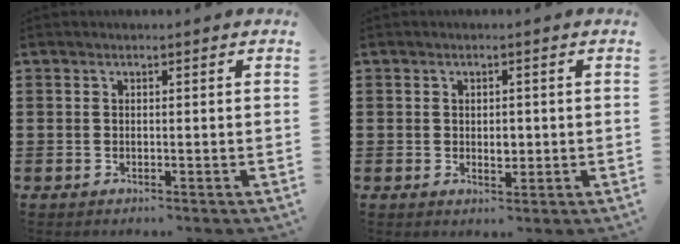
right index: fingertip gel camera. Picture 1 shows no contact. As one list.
[{"total": 2.2, "force": [0.0, 1.3, 1.8], "torque": [-0.029, 0.002, -0.002]}]